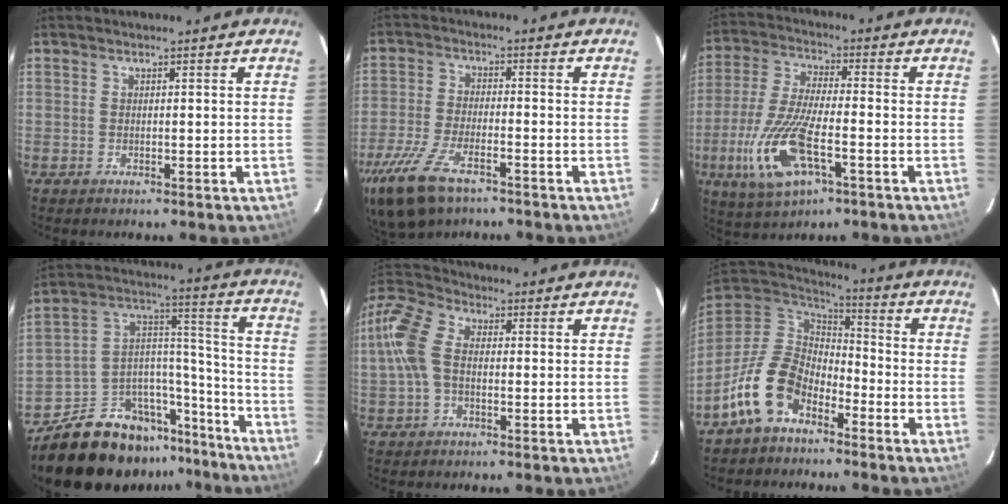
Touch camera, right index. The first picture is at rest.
{"total": 14.9, "force": [-9.8, 6.1, 9.4], "torque": [-0.222, -0.039, -0.183]}
{"total": 15.4, "force": [-5.9, 5.3, 13.2], "torque": [-0.290, -0.017, -0.111]}
{"total": 20.0, "force": [-16.3, 9.7, 6.4], "torque": [-0.120, 0.075, -0.239]}
{"total": 11.3, "force": [-0.2, 7.1, 8.7], "torque": [-0.195, 0.023, -0.011]}
{"total": 13.9, "force": [-7.9, 8.4, 7.7], "torque": [-0.171, 0.012, -0.151]}